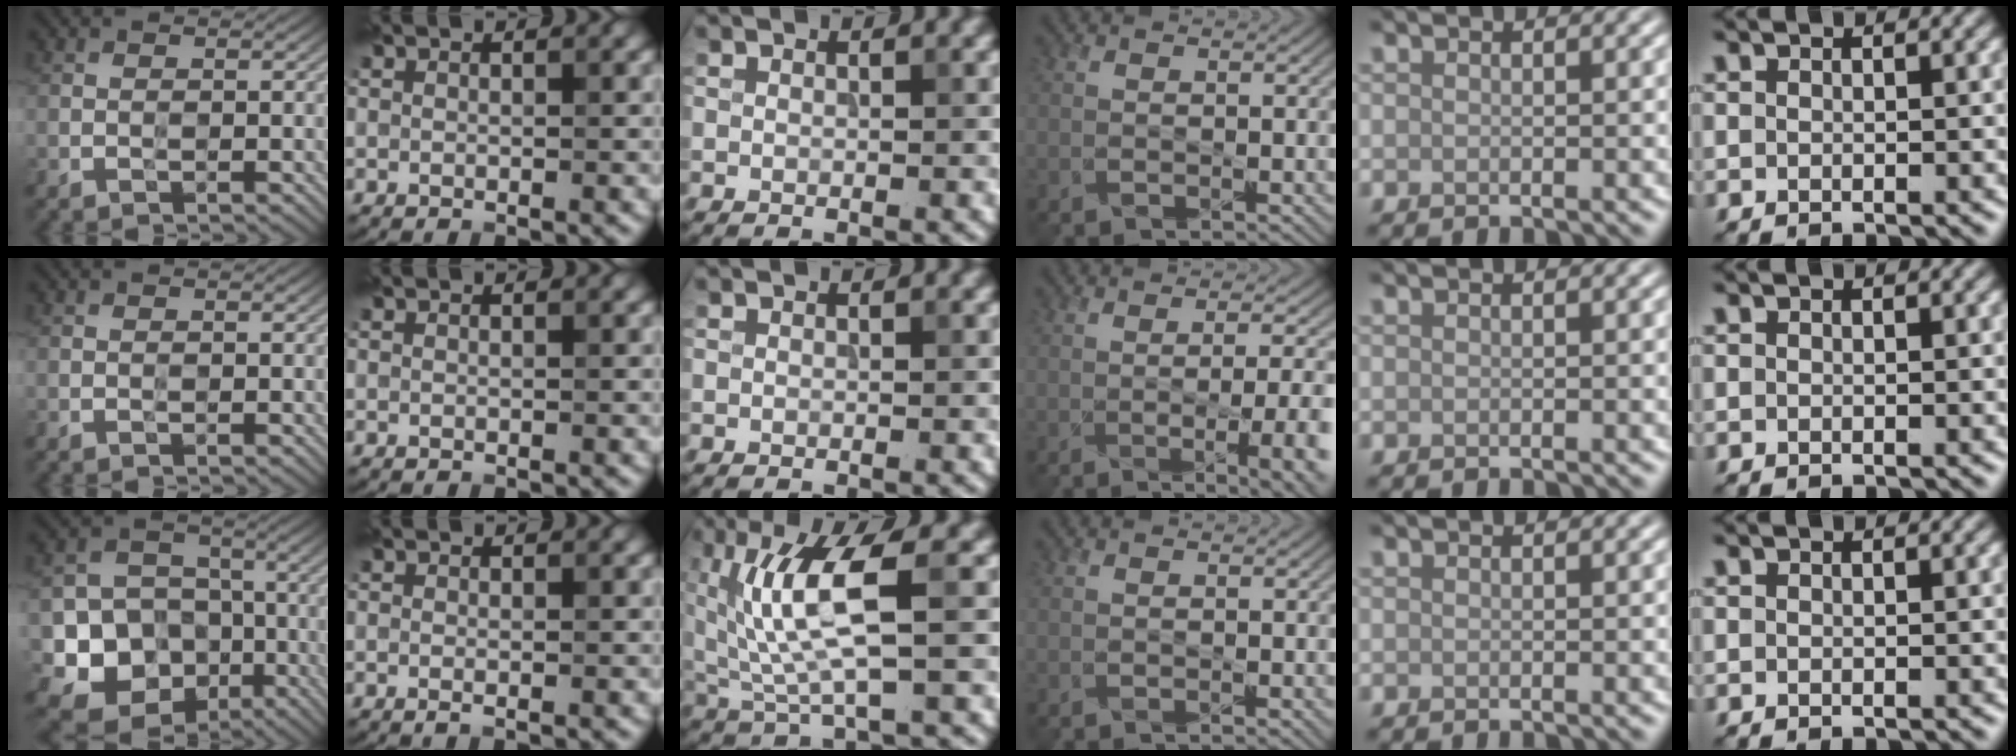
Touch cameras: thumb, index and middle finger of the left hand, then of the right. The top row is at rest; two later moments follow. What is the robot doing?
{"motion": "wipe", "object": "compact mirror"}